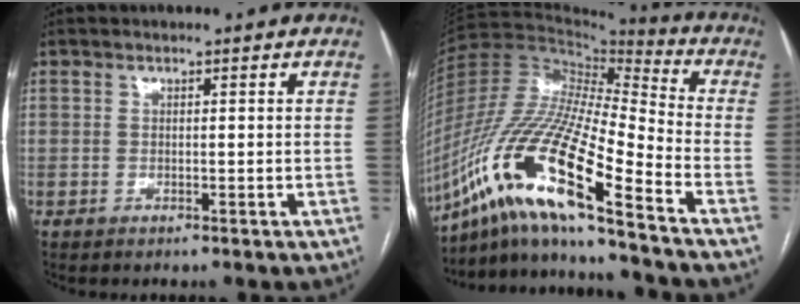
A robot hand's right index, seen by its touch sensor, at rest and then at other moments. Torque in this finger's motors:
{"motor_torque": [2.14, 0.00, 0.73, 0.19]}